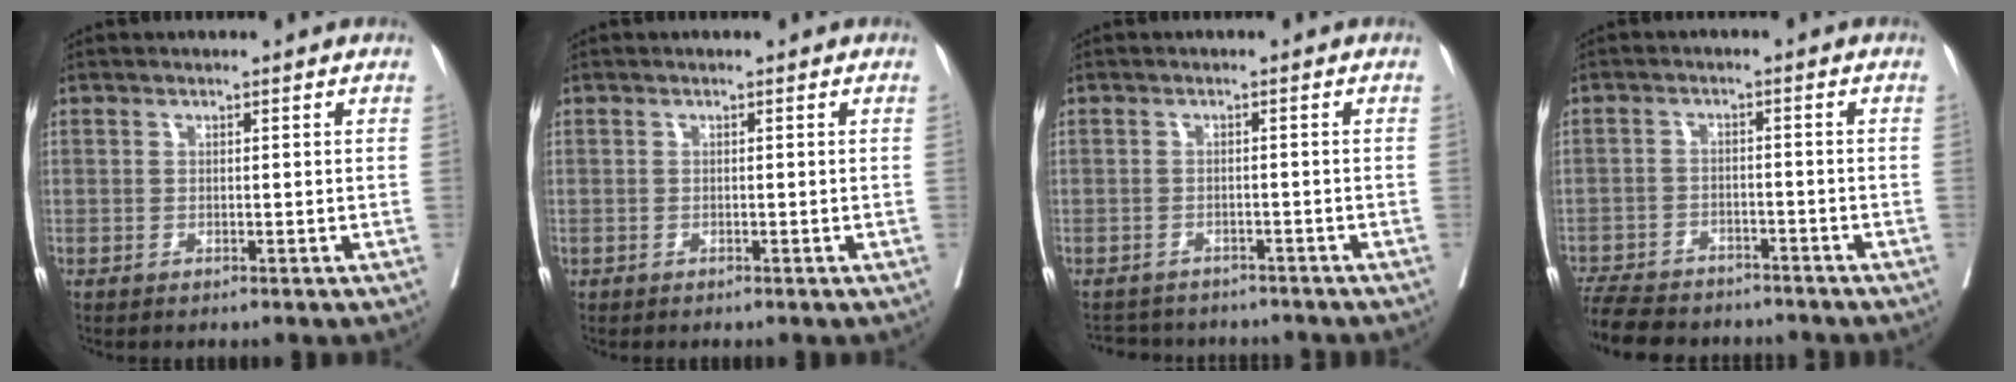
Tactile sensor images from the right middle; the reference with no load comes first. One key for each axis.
{"total": 0.0}
{"total": 7.8, "fx": -7.3, "fy": 2.5, "fz": 1.3, "tx": -0.019, "ty": 0.005, "tz": -0.090}
{"total": 13.1, "fx": -11.5, "fy": 4.1, "fz": 4.8, "tx": -0.108, "ty": -0.007, "tz": -0.167}